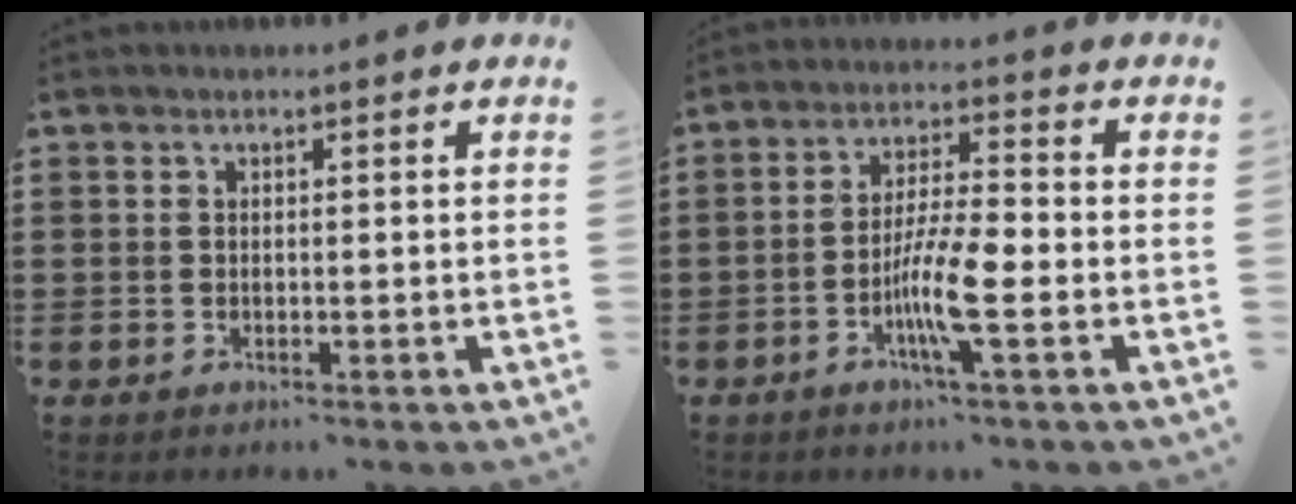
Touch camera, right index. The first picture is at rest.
{"total": 8.0, "force": [-2.8, 1.0, 7.5], "torque": [-0.150, -0.010, -0.055]}